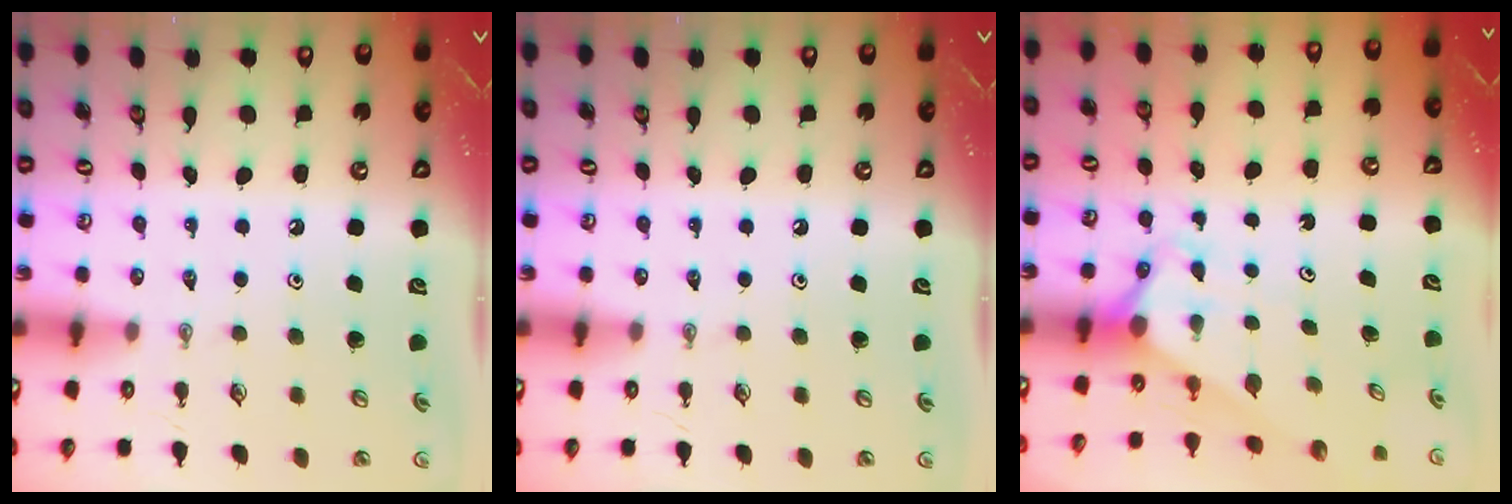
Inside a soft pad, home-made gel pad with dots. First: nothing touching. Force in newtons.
{"total": 0.0}
{"total": 2.7, "press": 2.7, "slide": 0.0}